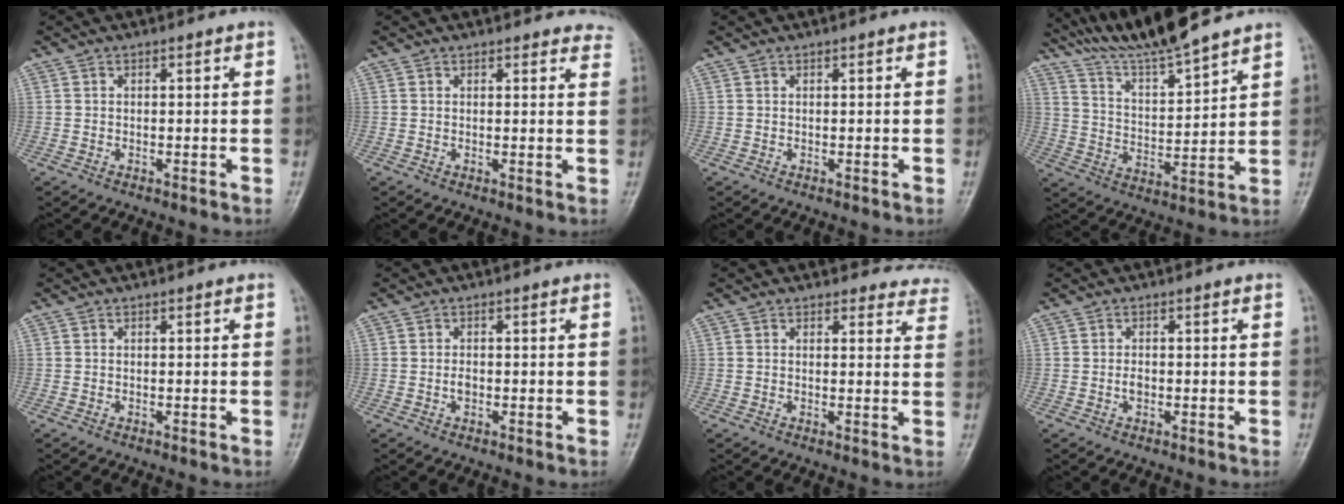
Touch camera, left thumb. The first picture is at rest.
{"total": 7.9, "force": [7.4, 2.5, 1.0], "torque": [0.044, -0.021, 0.052]}
{"total": 0.0}
{"total": 13.7, "force": [12.5, 0.1, 5.6], "torque": [-0.093, -0.055, 0.235]}
{"total": 0.0}
{"total": 1.1, "force": [-0.1, 0.7, 0.8], "torque": [-0.012, 0.001, -0.003]}
{"total": 7.7, "force": [7.2, 2.7, -0.2], "torque": [0.062, -0.034, 0.050]}
{"total": 1.2, "force": [-0.1, 0.8, 0.9], "torque": [-0.013, 0.001, -0.003]}